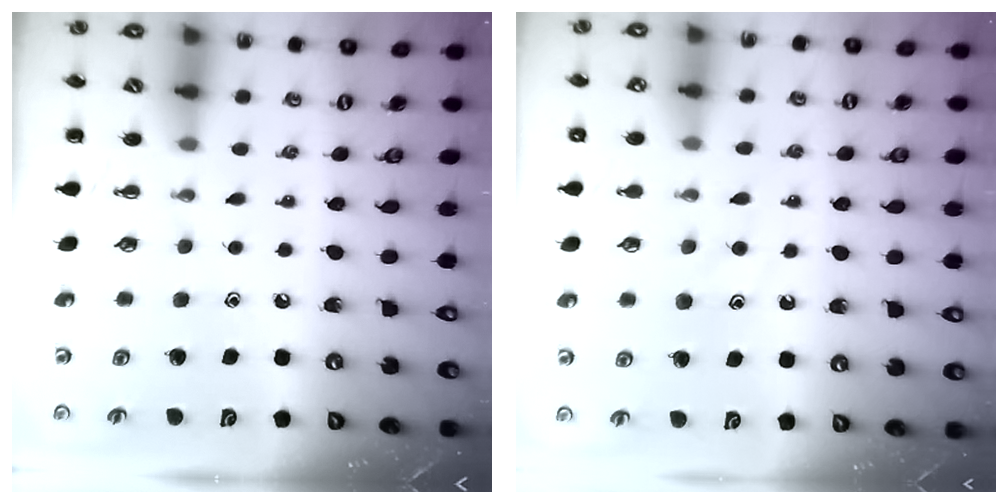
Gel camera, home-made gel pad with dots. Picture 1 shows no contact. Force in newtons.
{"total": 9.5, "press": 9.5, "slide": 0.7}